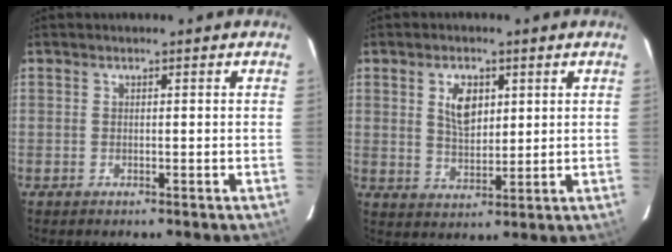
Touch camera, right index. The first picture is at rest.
{"total": 6.2, "force": [2.2, 3.5, 4.6], "torque": [-0.080, 0.005, 0.045]}